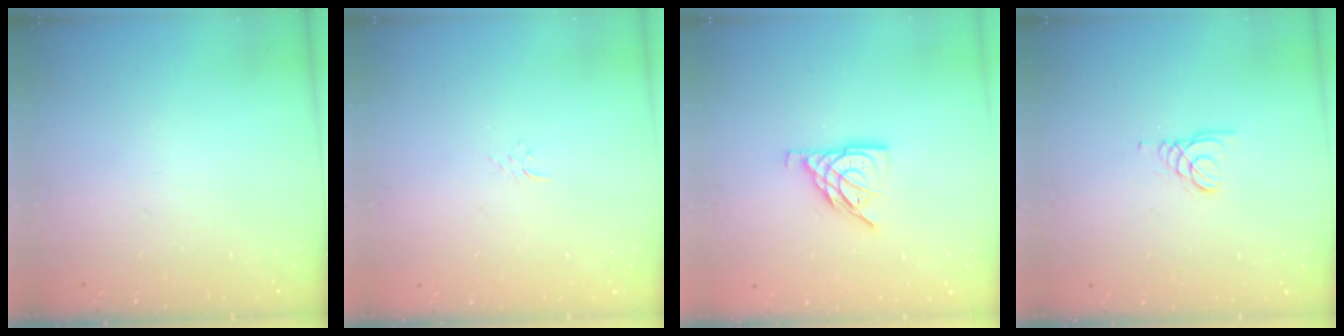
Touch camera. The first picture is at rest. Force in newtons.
{"total": 2.9, "press": 2.9, "slide": 0.3}
{"total": 9.5, "press": 9.4, "slide": 1.0}
{"total": 1.5, "press": 1.5, "slide": 0.1}